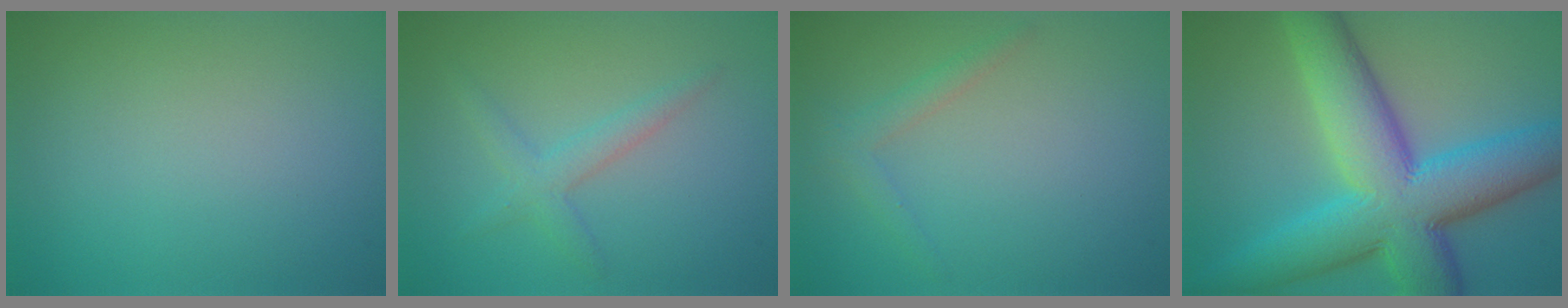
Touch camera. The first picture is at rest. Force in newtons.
{"total": 2.3, "press": 2.3, "slide": 0.1}
{"total": 1.5, "press": 1.5, "slide": 0.1}
{"total": 12.7, "press": 12.7, "slide": 0.2}